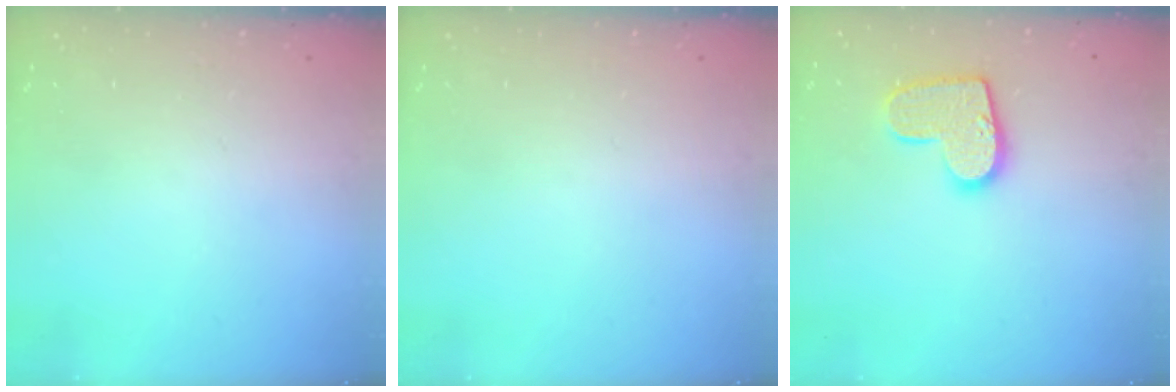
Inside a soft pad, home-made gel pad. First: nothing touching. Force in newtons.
{"total": 0.0}
{"total": 12.9, "press": 12.9, "slide": 0.8}